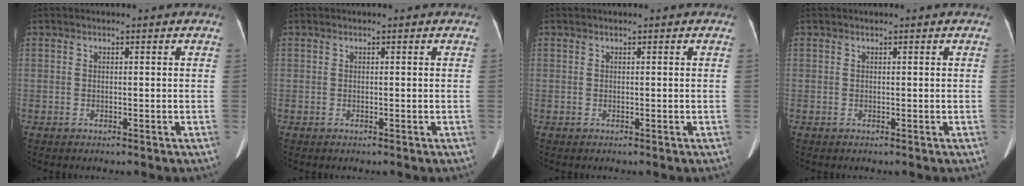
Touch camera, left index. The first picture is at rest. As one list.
[{"total": 0.0}, {"total": 0.0}, {"total": 0.6, "force": [0.5, 0.0, 0.2], "torque": [-0.005, 0.012, 0.011]}]